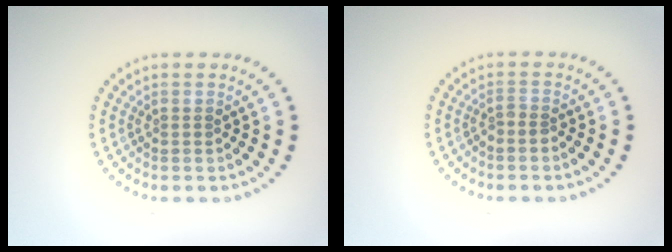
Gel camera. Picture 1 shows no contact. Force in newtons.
{"total": 0.8, "press": 0.5, "slide": 0.6}